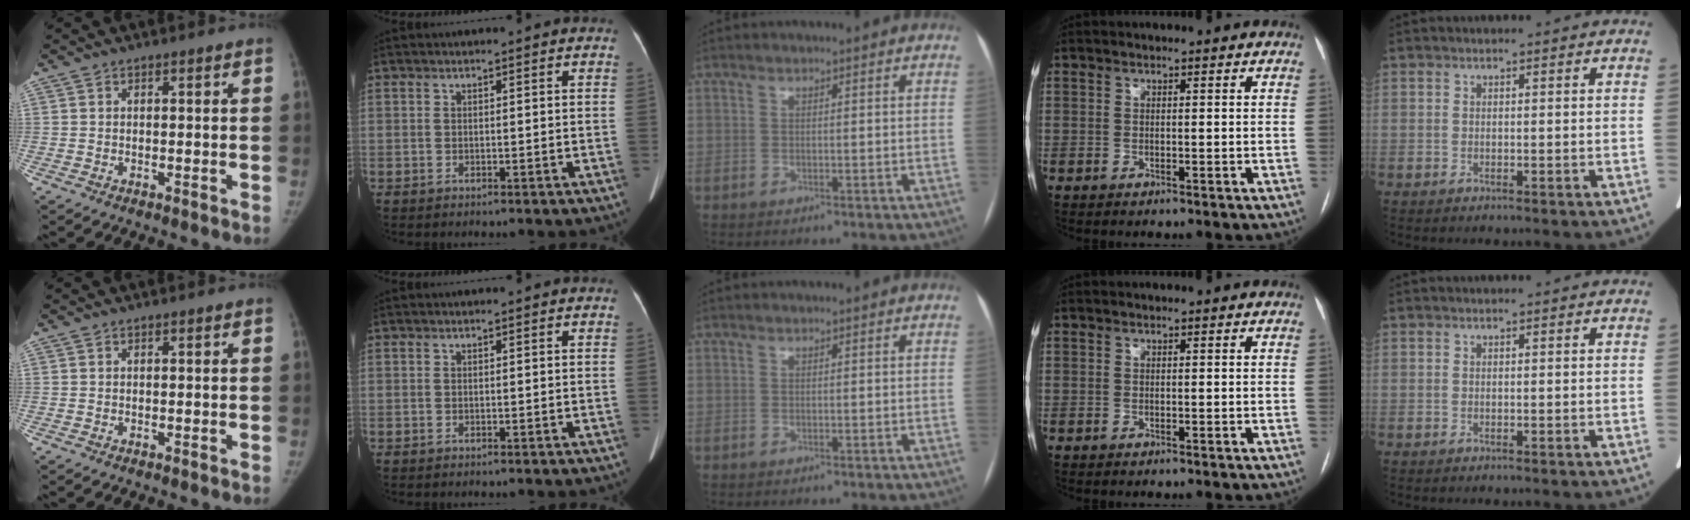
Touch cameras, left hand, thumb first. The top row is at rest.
{}